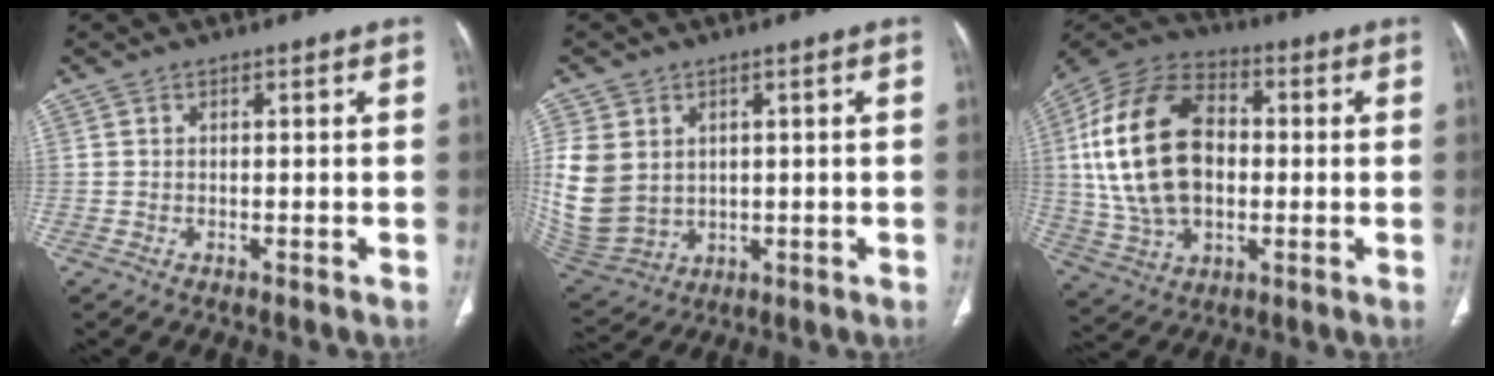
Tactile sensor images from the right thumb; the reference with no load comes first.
{"total": 14.2, "force": [2.1, 11.5, 8.1], "torque": [-0.181, -0.010, 0.072]}
{"total": 22.7, "force": [1.3, 14.8, 17.2], "torque": [-0.322, 0.017, 0.027]}